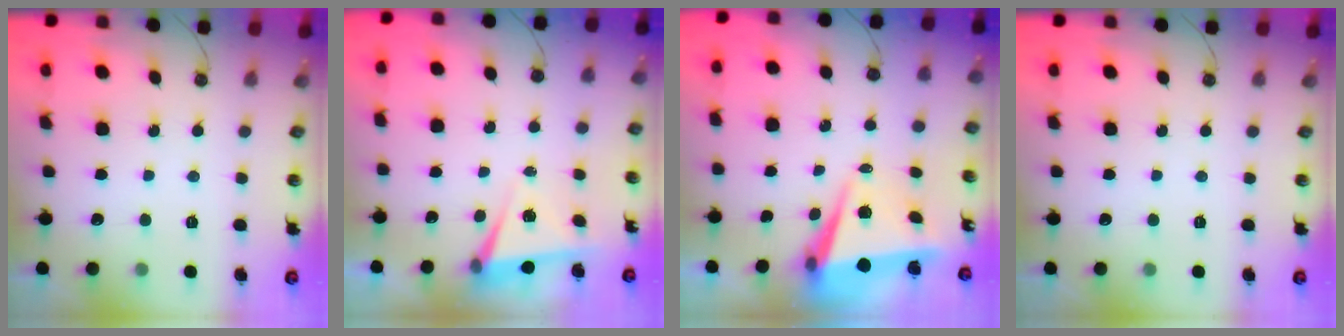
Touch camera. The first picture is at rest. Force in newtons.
{"total": 5.3, "press": 4.0, "slide": 3.6}
{"total": 6.5, "press": 6.2, "slide": 1.9}
{"total": 0.0}